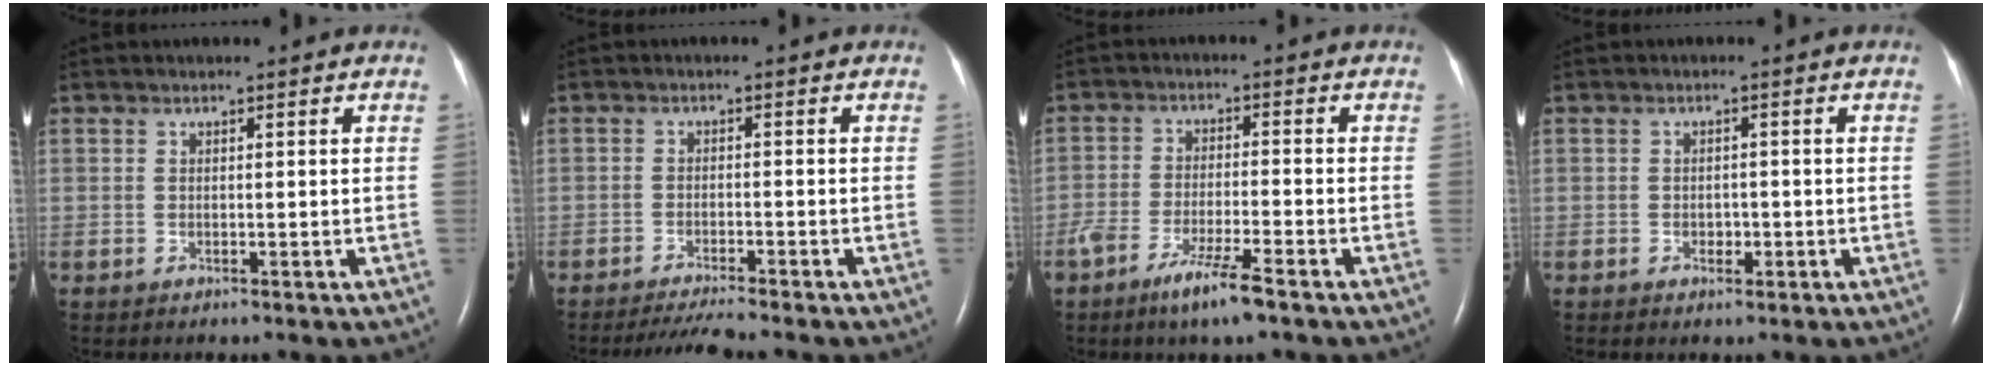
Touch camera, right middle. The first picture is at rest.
{"total": 4.3, "force": [-4.0, -0.8, 1.5], "torque": [-0.032, -0.019, -0.070]}
{"total": 6.7, "force": [-4.5, 0.3, 5.0], "torque": [-0.099, -0.013, -0.084]}
{"total": 1.6, "force": [-0.6, 1.1, 1.0], "torque": [-0.015, 0.003, -0.007]}